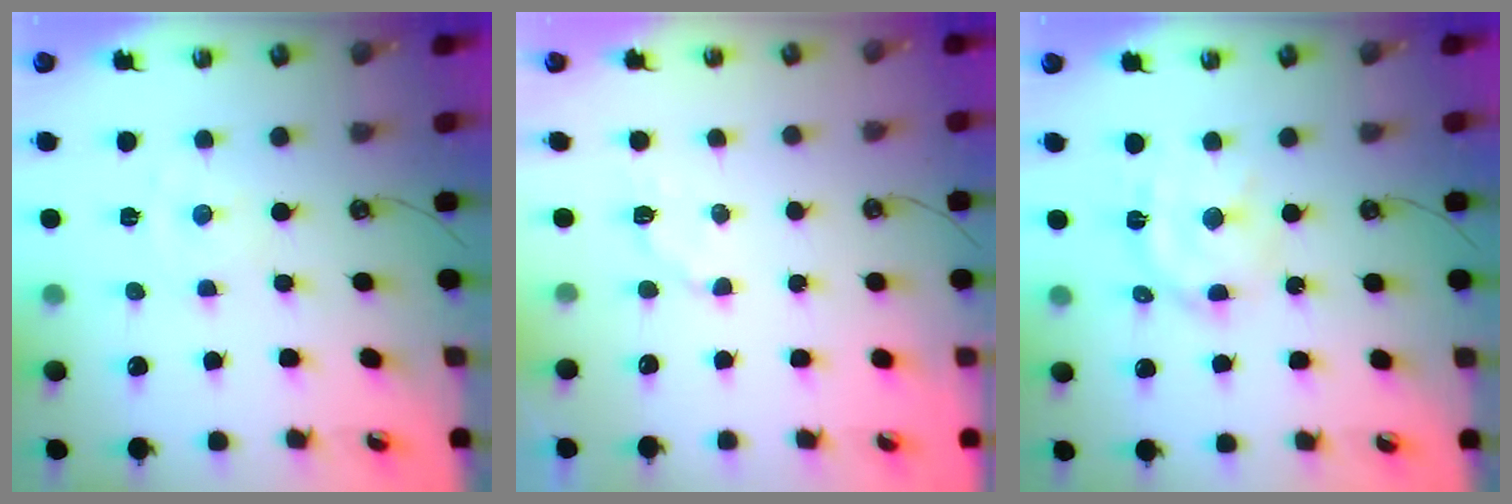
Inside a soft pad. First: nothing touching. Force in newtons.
{"total": 2.8, "press": 2.5, "slide": 1.1}
{"total": 13.0, "press": 12.9, "slide": 1.0}